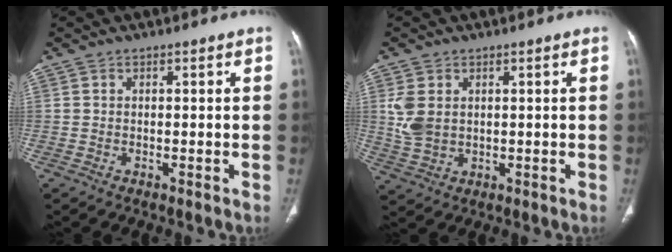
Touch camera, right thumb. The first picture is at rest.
{"total": 5.9, "force": [1.3, 4.3, 3.9], "torque": [-0.082, -0.005, 0.037]}